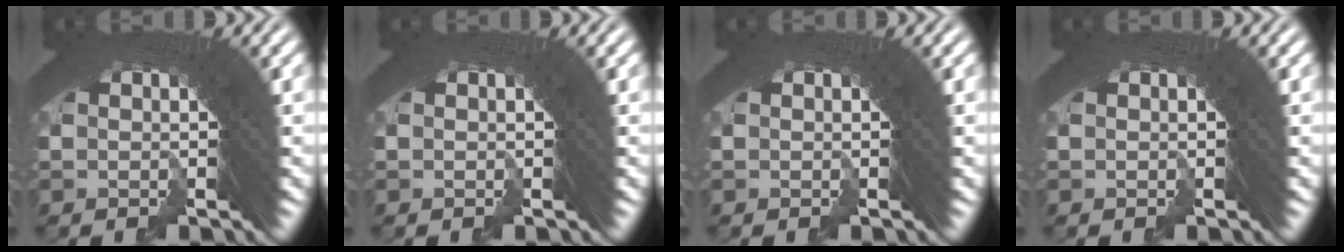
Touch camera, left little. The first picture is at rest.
{"total": 0.0}
{"total": 0.0}
{"total": 0.0}